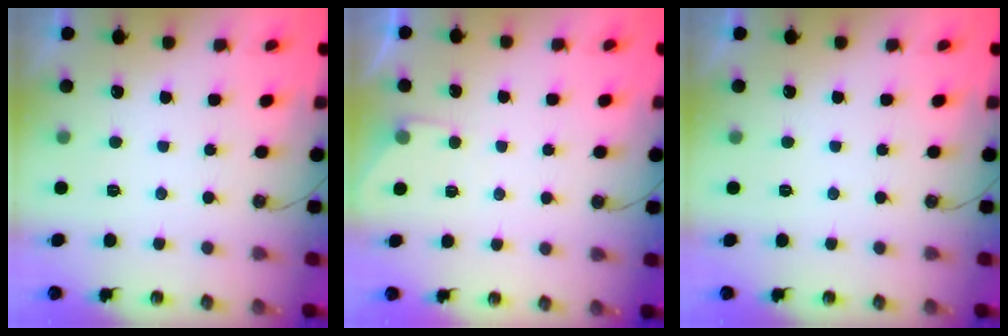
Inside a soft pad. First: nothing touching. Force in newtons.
{"total": 3.0, "press": 3.0, "slide": 0.4}
{"total": 0.0}